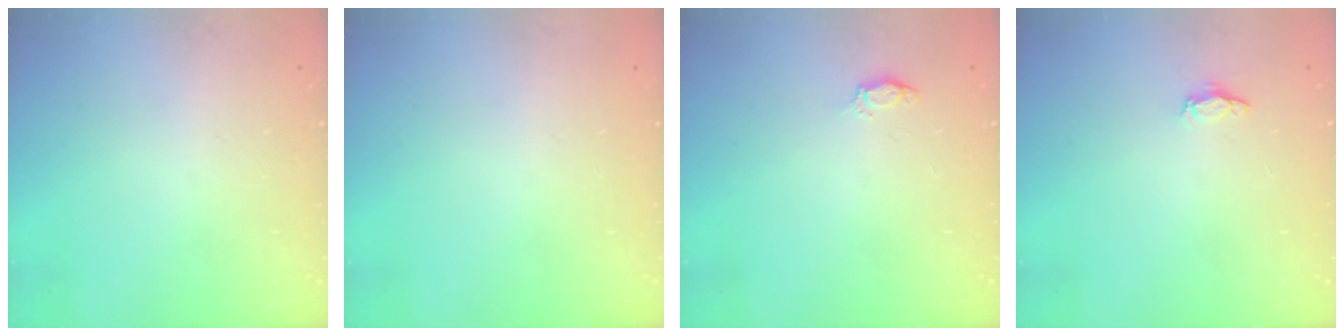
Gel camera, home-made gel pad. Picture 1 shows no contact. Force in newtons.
{"total": 0.0}
{"total": 2.8, "press": 2.7, "slide": 0.4}
{"total": 3.5, "press": 3.4, "slide": 0.4}